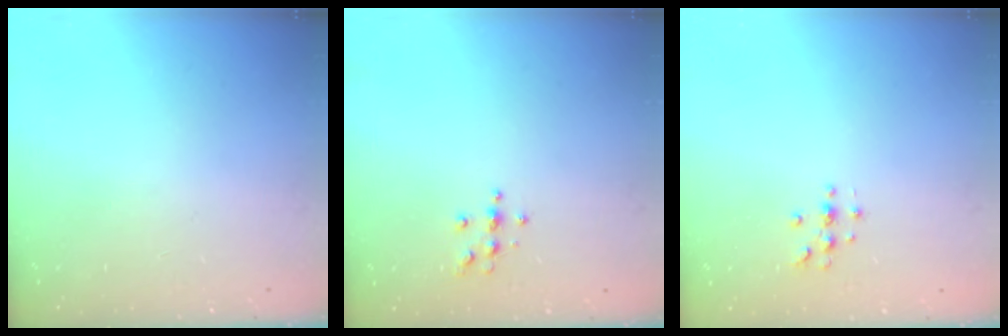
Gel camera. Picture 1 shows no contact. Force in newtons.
{"total": 4.8, "press": 4.8, "slide": 0.6}
{"total": 3.3, "press": 3.3, "slide": 0.4}